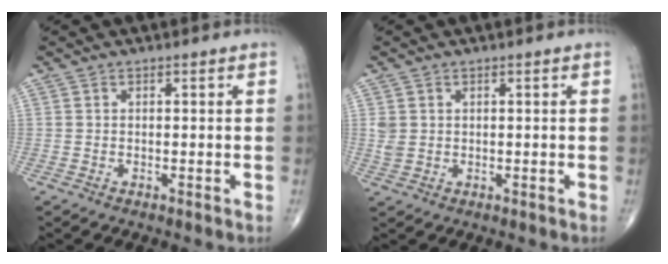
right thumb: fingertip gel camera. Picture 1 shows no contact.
{"total": 2.3, "force": [0.4, 1.9, 1.2], "torque": [-0.026, 0.000, 0.014]}